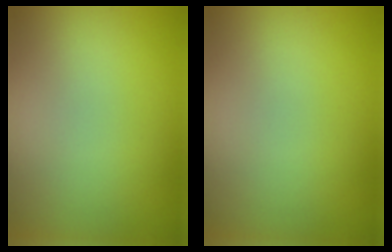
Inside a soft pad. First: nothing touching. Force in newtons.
{"total": 0.0}